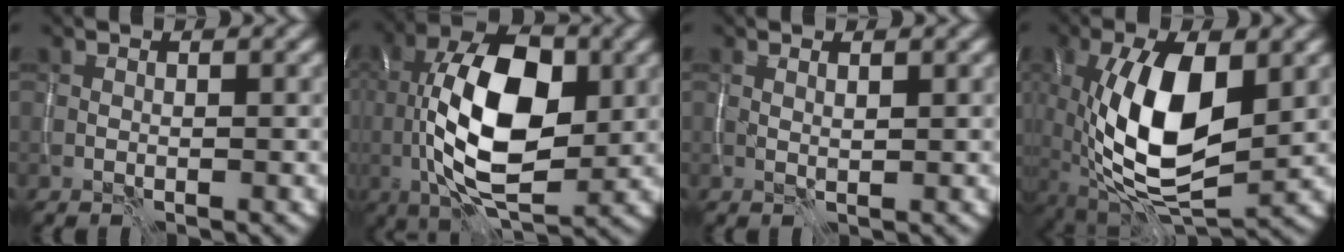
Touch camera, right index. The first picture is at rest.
{"total": 13.1, "force": [0.0, 6.7, 11.3], "torque": [-0.193, 0.014, -0.007]}
{"total": 0.7, "force": [0.5, 0.1, 0.6], "torque": [-0.011, -0.004, 0.009]}
{"total": 11.7, "force": [0.0, 5.5, 10.3], "torque": [-0.190, 0.001, -0.003]}